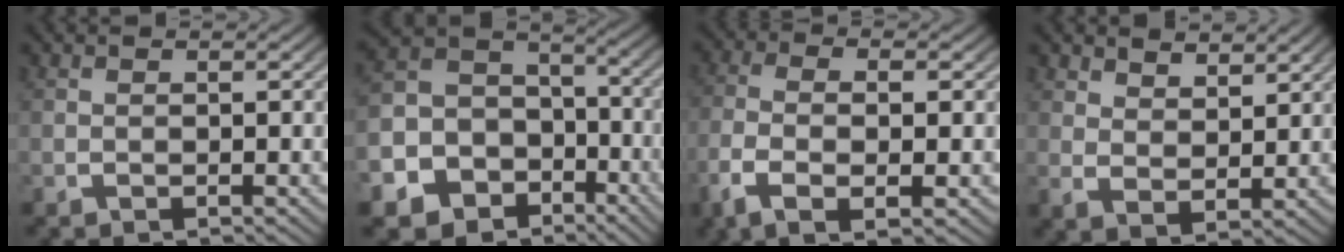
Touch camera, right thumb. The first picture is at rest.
{"total": 15.4, "force": [-5.7, 13.0, 6.0], "torque": [-0.131, -0.053, -0.092]}
{"total": 5.8, "force": [-1.4, 2.6, 4.9], "torque": [-0.118, -0.014, -0.016]}
{"total": 2.8, "force": [2.3, 1.2, 1.2], "torque": [-0.021, -0.010, 0.052]}